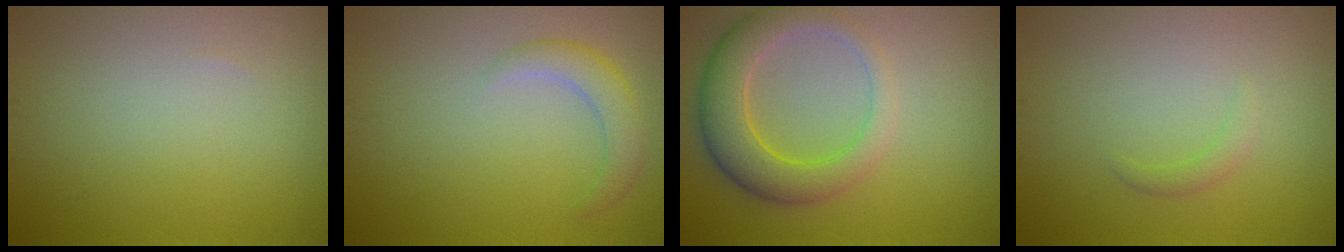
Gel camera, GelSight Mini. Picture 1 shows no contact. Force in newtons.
{"total": 2.5, "press": 2.5, "slide": 0.1}
{"total": 5.4, "press": 5.4, "slide": 0.2}
{"total": 0.9, "press": 0.9, "slide": 0.0}